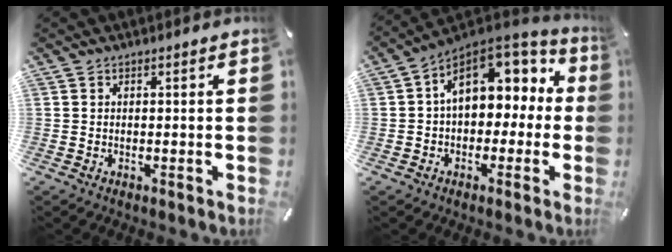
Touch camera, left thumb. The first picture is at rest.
{"total": 12.8, "force": [5.1, 8.8, 7.8], "torque": [-0.117, -0.026, 0.097]}